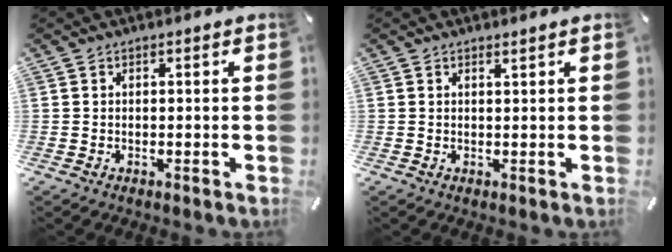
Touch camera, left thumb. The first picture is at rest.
{"total": 0.6, "force": [0.6, -0.1, 0.1], "torque": [-0.002, -0.003, 0.011]}